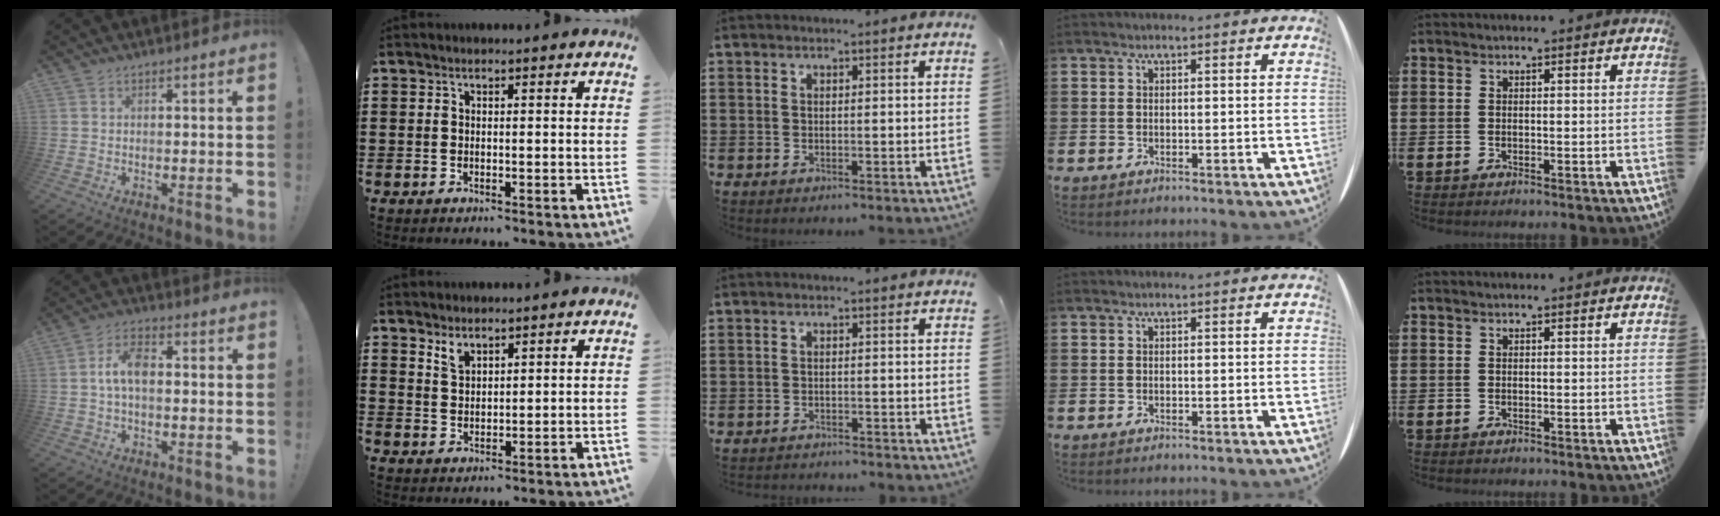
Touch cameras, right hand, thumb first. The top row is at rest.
{"thumb": {"total": 7.2, "force": [0.1, 3.6, 6.2], "torque": [-0.118, 0.009, 0.001]}, "index": {"total": 2.6, "force": [2.0, 1.1, 1.1], "torque": [-0.026, 0.003, 0.039]}, "middle": {"total": 1.2, "force": [-1.2, -0.1, -0.1], "torque": [-0.005, 0.000, -0.025]}}